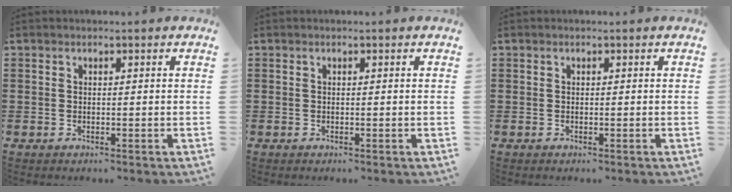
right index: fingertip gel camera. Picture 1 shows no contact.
{"total": 0.0}
{"total": 0.0}